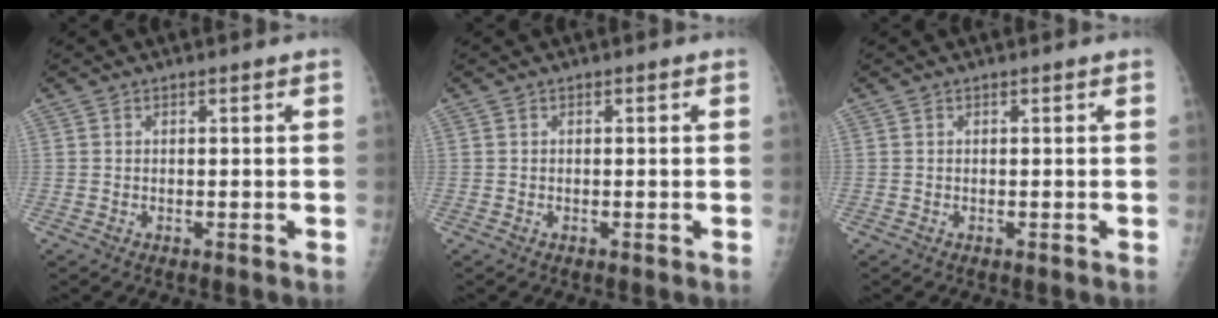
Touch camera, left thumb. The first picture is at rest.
{"total": 0.0}
{"total": 0.0}